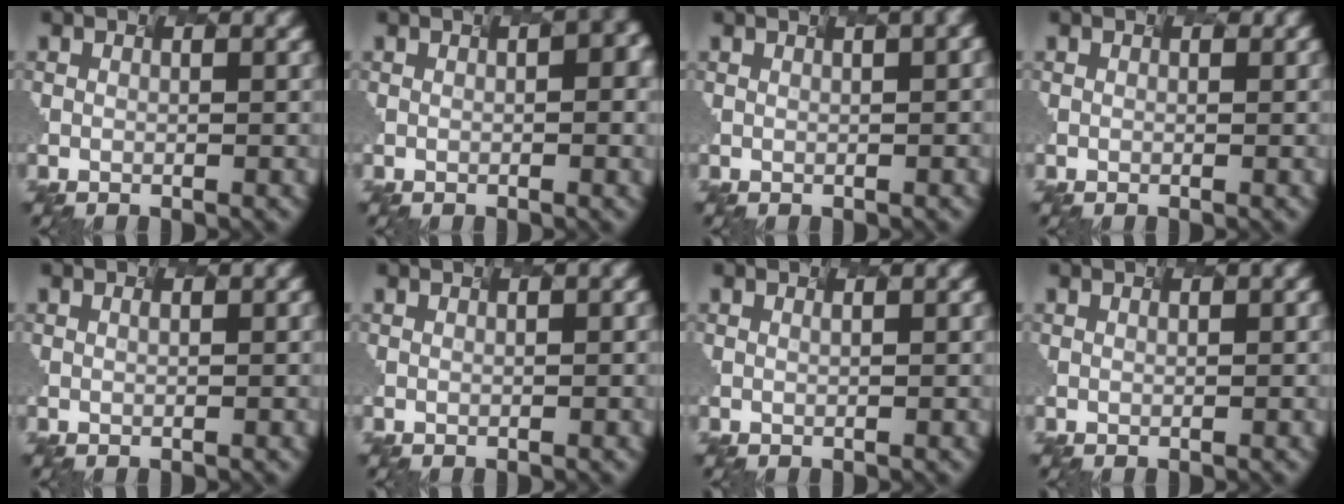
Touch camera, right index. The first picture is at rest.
{"total": 4.3, "force": [1.1, 1.9, 3.8], "torque": [-0.019, 0.037, 0.020]}
{"total": 4.7, "force": [2.3, 1.5, 3.8], "torque": [-0.036, 0.038, 0.039]}
{"total": 1.1, "force": [0.6, 0.6, 0.7], "torque": [0.002, 0.015, 0.010]}
{"total": 0.5, "force": [-0.1, 0.1, 0.5], "torque": [-0.002, 0.001, 0.006]}
{"total": 1.4, "force": [0.5, 0.5, 1.2], "torque": [-0.009, 0.014, 0.013]}
{"total": 0.0}
{"total": 0.9, "force": [0.4, 0.3, 0.8], "torque": [-0.004, 0.008, 0.010]}